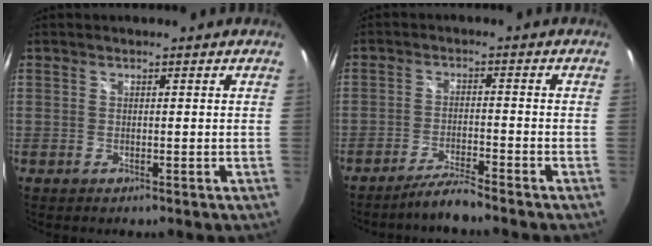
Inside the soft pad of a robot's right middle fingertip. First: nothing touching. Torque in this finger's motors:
{"motor_torque": [1.14, -0.99, 0.33, 0.21]}